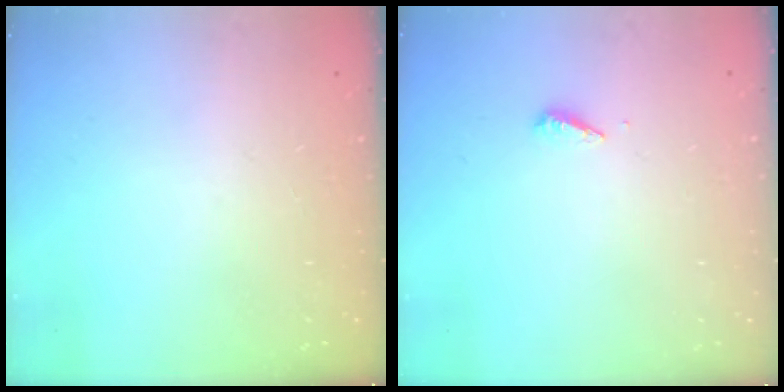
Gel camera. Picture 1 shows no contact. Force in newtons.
{"total": 2.8, "press": 2.8, "slide": 0.2}